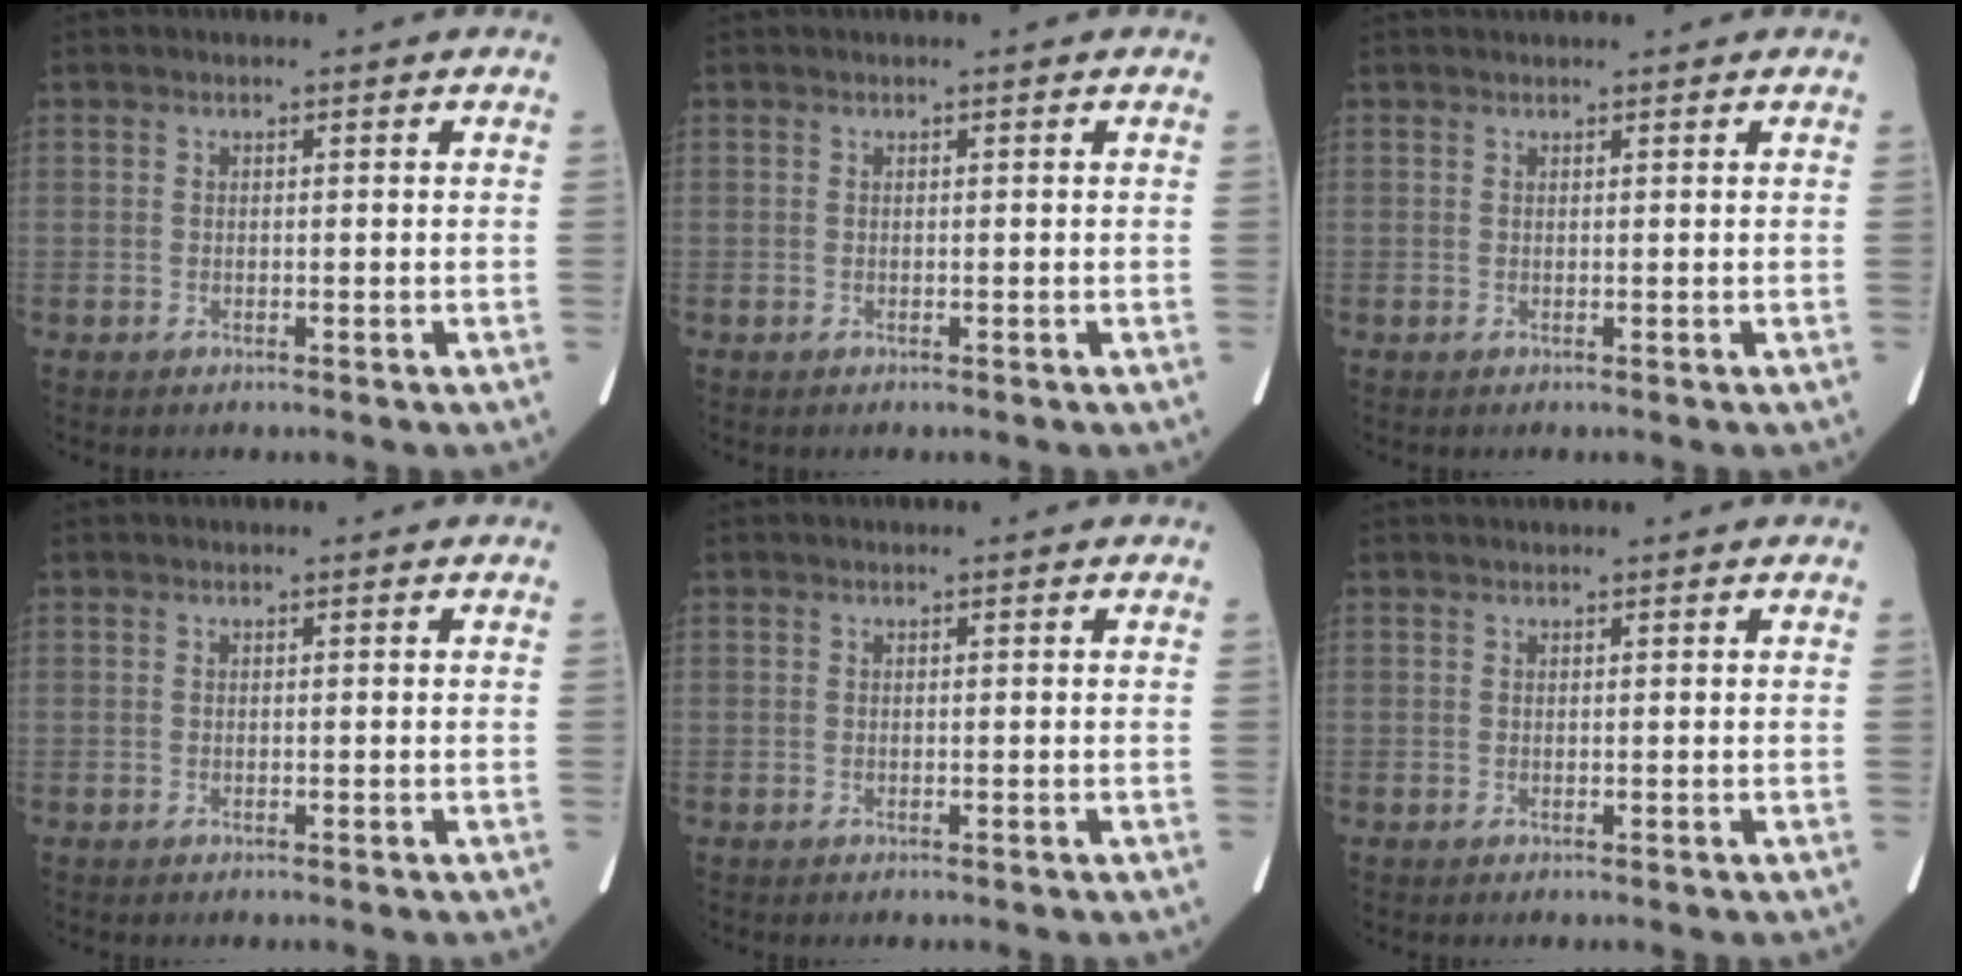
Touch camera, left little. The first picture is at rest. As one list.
[{"total": 0.0}, {"total": 1.8, "force": [1.7, 0.1, 0.5], "torque": [-0.007, 0.026, 0.029]}, {"total": 0.0}, {"total": 0.0}, {"total": 1.2, "force": [1.2, 0.0, 0.4], "torque": [-0.006, 0.022, 0.023]}]